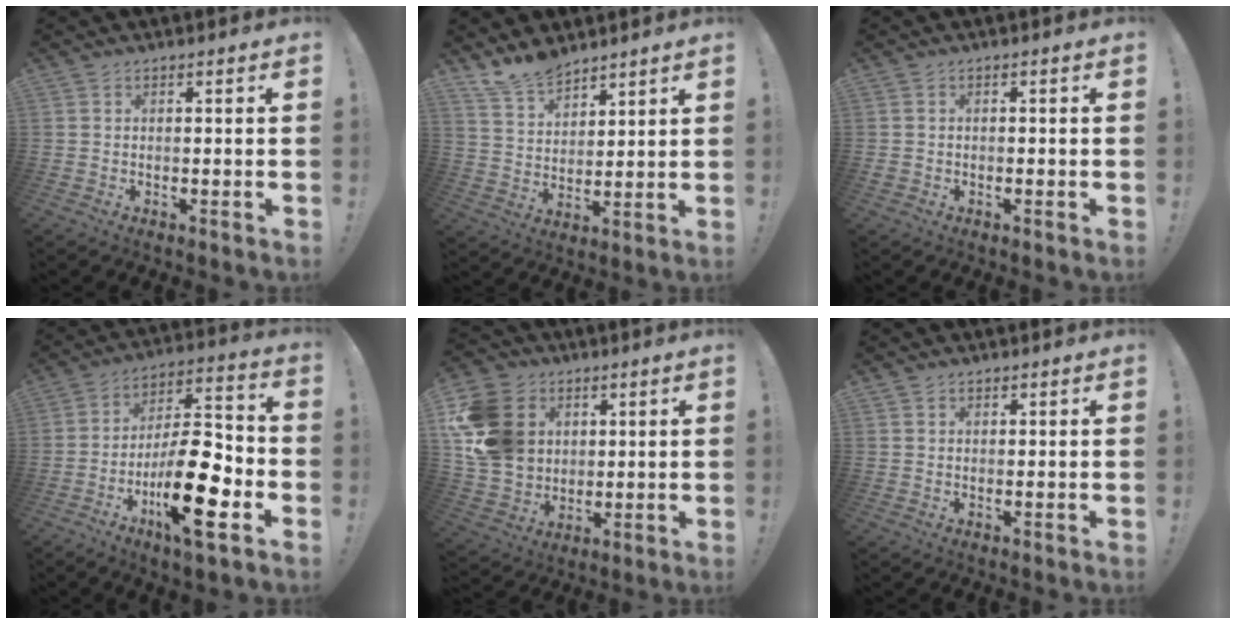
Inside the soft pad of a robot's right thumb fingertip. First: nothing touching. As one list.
[{"total": 11.0, "force": [9.6, 5.0, 2.2], "torque": [-0.051, -0.072, 0.188]}, {"total": 1.3, "force": [-0.8, 1.0, 0.4], "torque": [-0.012, 0.006, -0.013]}, {"total": 21.4, "force": [-8.4, 7.2, 18.3], "torque": [-0.311, 0.045, -0.130]}, {"total": 17.8, "force": [4.2, 14.8, 8.9], "torque": [-0.168, -0.007, 0.089]}, {"total": 1.0, "force": [0.7, 0.7, 0.2], "torque": [0.004, -0.002, 0.012]}]